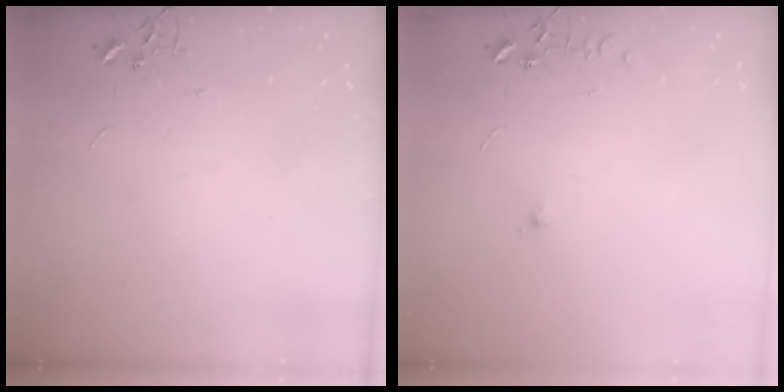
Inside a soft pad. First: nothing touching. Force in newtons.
{"total": 5.6, "press": 5.5, "slide": 0.5}